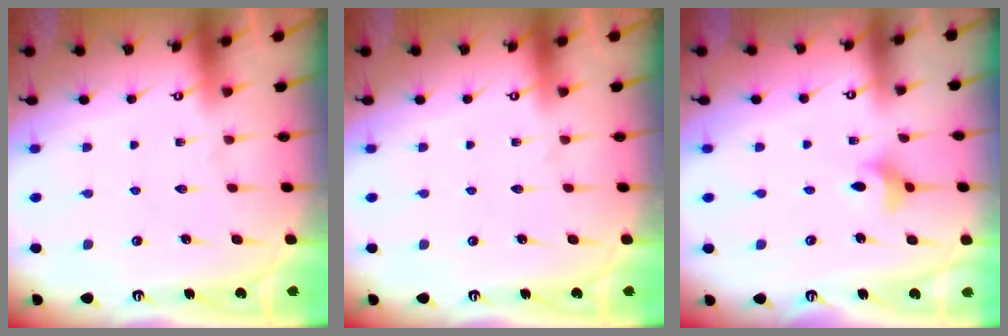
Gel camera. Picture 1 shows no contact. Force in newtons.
{"total": 0.0}
{"total": 4.1, "press": 4.1, "slide": 0.8}